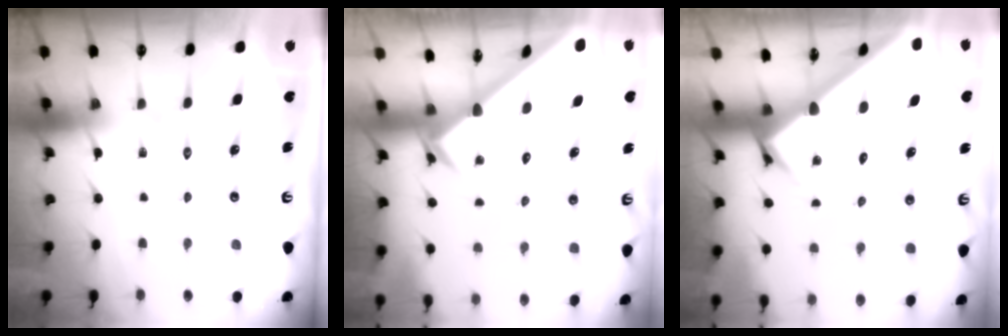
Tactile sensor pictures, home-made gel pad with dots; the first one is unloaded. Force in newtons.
{"total": 2.7, "press": 2.6, "slide": 0.2}
{"total": 2.9, "press": 2.9, "slide": 0.2}